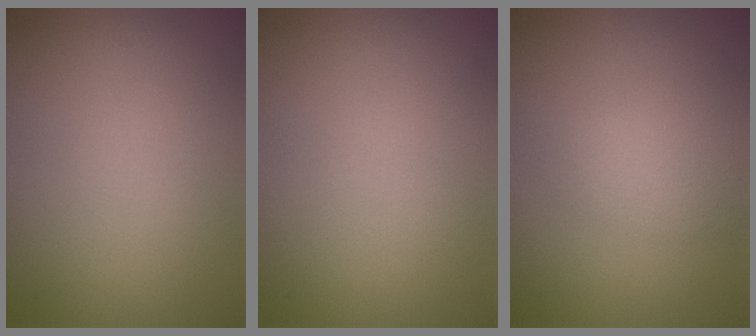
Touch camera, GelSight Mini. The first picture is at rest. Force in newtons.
{"total": 0.0}
{"total": 1.9, "press": 1.9, "slide": 0.1}